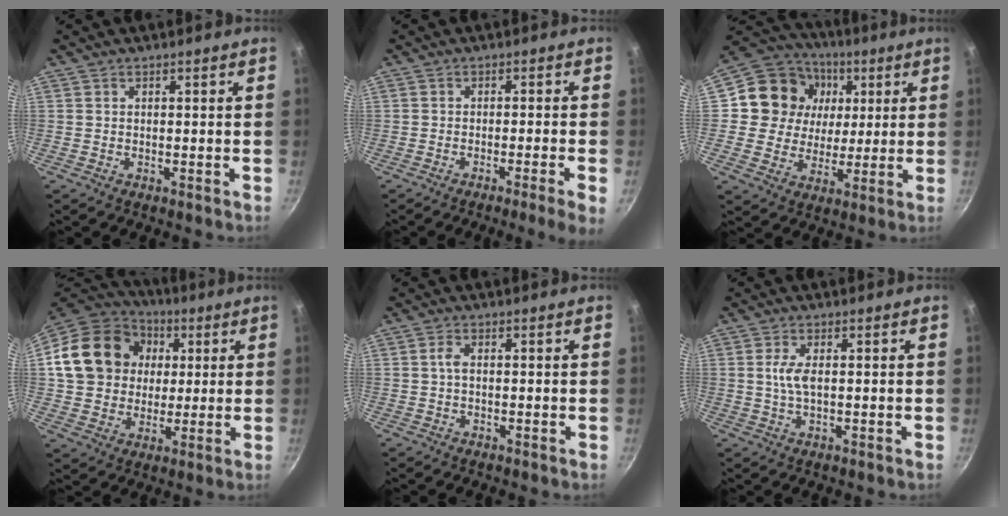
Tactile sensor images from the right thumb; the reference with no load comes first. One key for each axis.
{"total": 4.2, "fx": -2.1, "fy": -0.3, "fz": 3.7, "tx": -0.069, "ty": 0.012, "tz": -0.031}
{"total": 16.0, "fx": 4.0, "fy": 14.2, "fz": 6.1, "tx": -0.085, "ty": 0.007, "tz": 0.059}
{"total": 19.9, "fx": 4.0, "fy": 16.5, "fz": 10.4, "tx": -0.173, "ty": 0.024, "tz": 0.066}
{"total": 1.5, "fx": 0.0, "fy": 0.7, "fz": 1.4, "tx": -0.032, "ty": 0.005, "tz": -0.002}
{"total": 3.4, "fx": 0.3, "fy": 1.2, "fz": 3.2, "tx": -0.070, "ty": 0.001, "tz": 0.004}